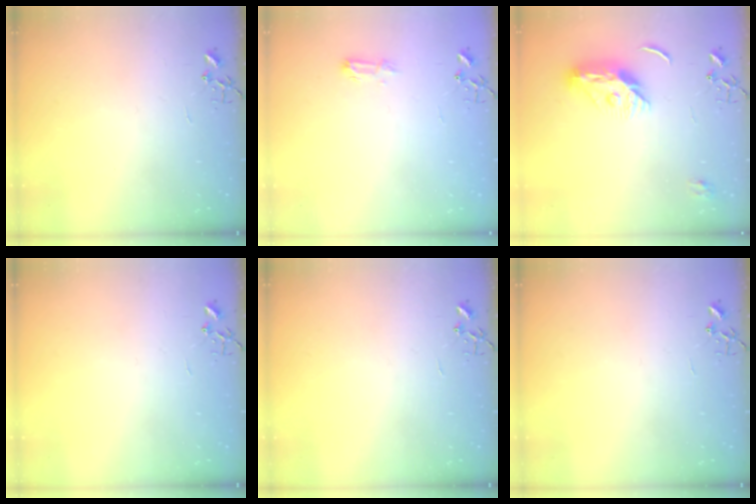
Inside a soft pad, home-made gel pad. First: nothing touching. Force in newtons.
{"total": 7.7, "press": 7.6, "slide": 0.9}
{"total": 11.3, "press": 11.3, "slide": 0.7}
{"total": 0.0}
{"total": 0.0}
{"total": 0.0}